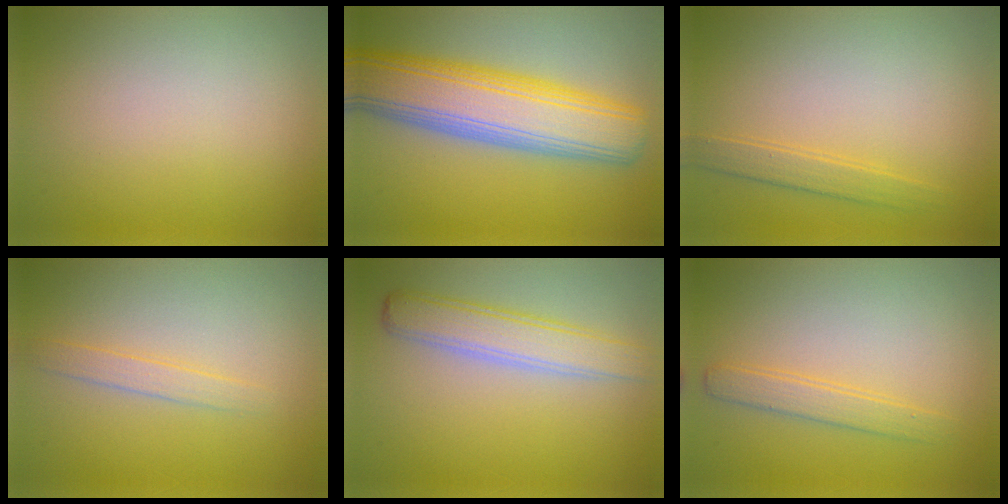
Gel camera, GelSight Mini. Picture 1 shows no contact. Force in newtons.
{"total": 10.4, "press": 10.4, "slide": 0.4}
{"total": 1.7, "press": 1.7, "slide": 0.1}
{"total": 1.5, "press": 1.5, "slide": 0.1}
{"total": 3.9, "press": 3.9, "slide": 0.3}
{"total": 2.0, "press": 2.0, "slide": 0.0}